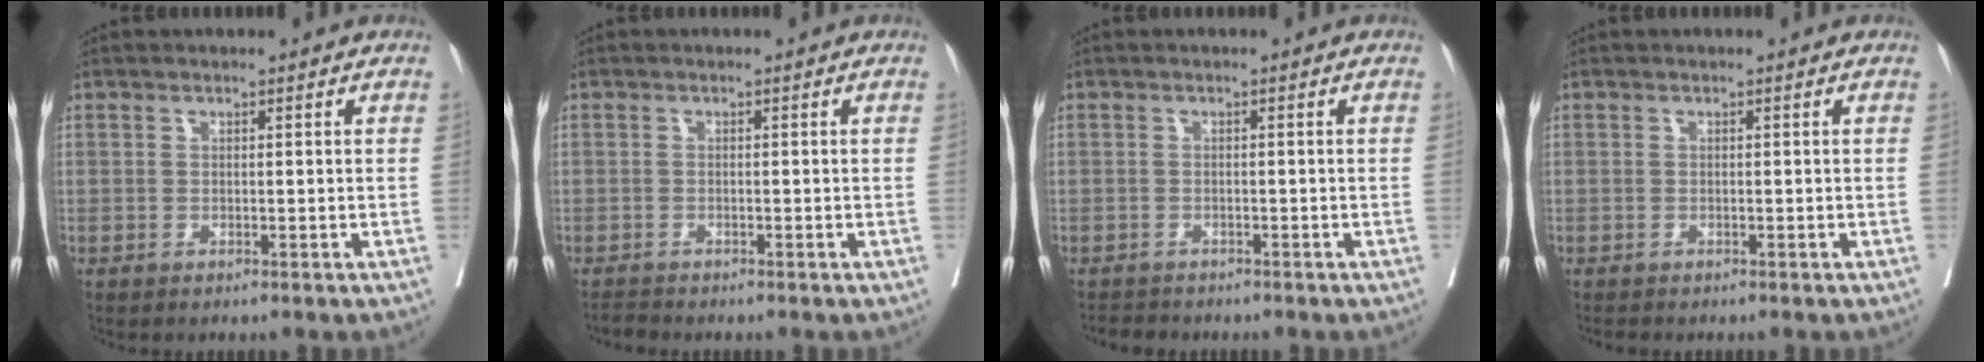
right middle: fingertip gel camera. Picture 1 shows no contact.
{"total": 0.9, "force": [-0.9, -0.1, -0.1], "torque": [0.001, -0.006, -0.017]}
{"total": 2.3, "force": [-2.1, 0.9, 0.0], "torque": [-0.003, -0.004, -0.035]}
{"total": 0.7, "force": [-0.7, 0.2, 0.2], "torque": [-0.008, -0.002, -0.012]}